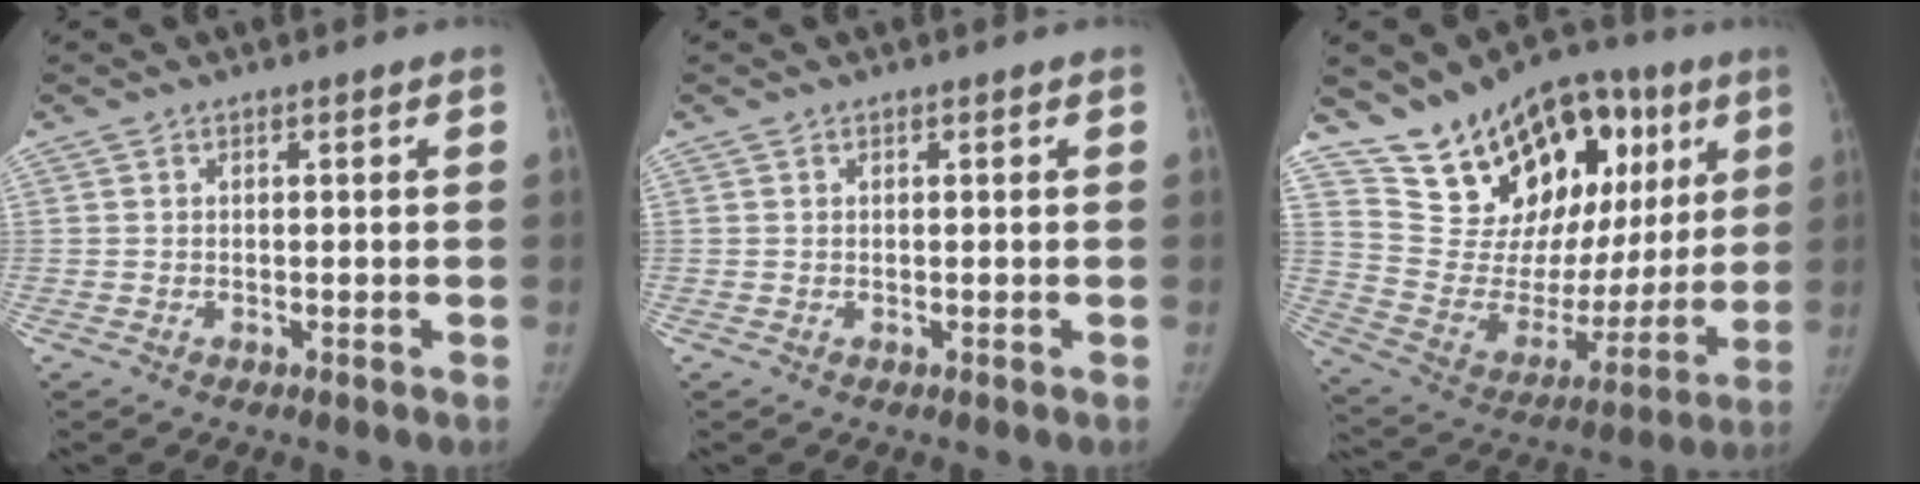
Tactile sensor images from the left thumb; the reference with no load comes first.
{"total": 0.0}
{"total": 24.5, "force": [12.1, 14.9, 15.3], "torque": [-0.170, -0.018, 0.213]}